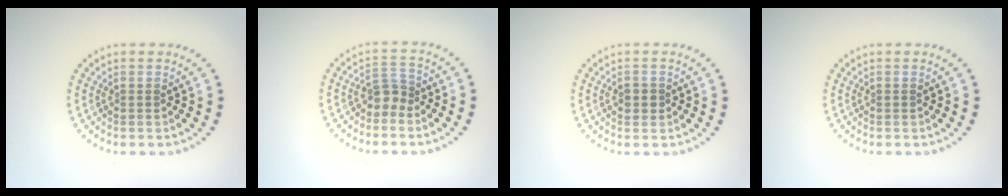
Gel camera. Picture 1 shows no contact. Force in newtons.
{"total": 2.1, "press": 1.6, "slide": 1.4}
{"total": 1.4, "press": 1.3, "slide": 0.4}
{"total": 0.0}